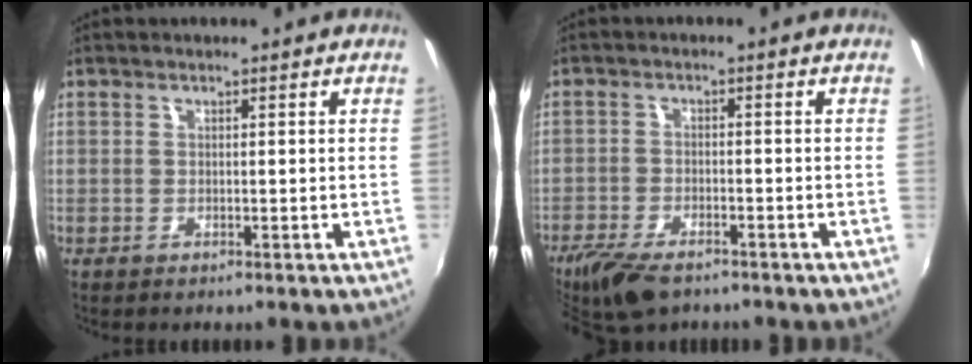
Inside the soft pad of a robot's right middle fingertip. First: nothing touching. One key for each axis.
{"total": 9.0, "fx": -6.9, "fy": 3.4, "fz": 4.8, "tx": -0.122, "ty": -0.022, "tz": -0.126}